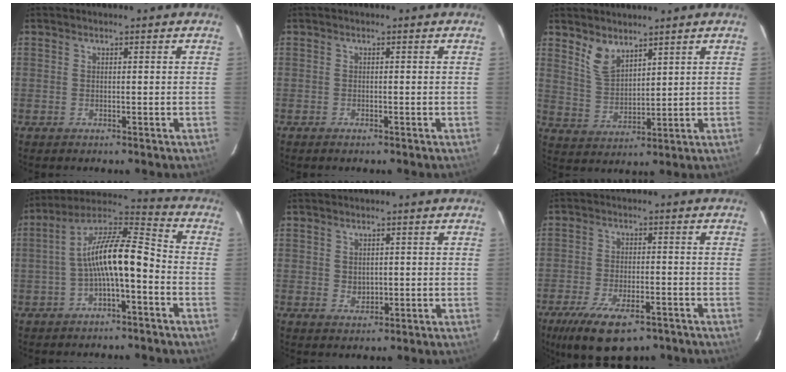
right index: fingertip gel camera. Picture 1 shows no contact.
{"total": 0.8, "force": [-0.6, 0.3, 0.4], "torque": [-0.006, -0.002, -0.013]}
{"total": 6.1, "force": [4.5, 2.7, 3.1], "torque": [-0.057, -0.001, 0.097]}
{"total": 11.9, "force": [-3.1, 3.3, 11.0], "torque": [-0.205, 0.028, -0.056]}
{"total": 2.4, "force": [0.3, 2.1, 1.3], "torque": [-0.019, 0.002, 0.008]}
{"total": 13.5, "force": [-8.9, 5.5, 8.6], "torque": [-0.181, -0.030, -0.142]}